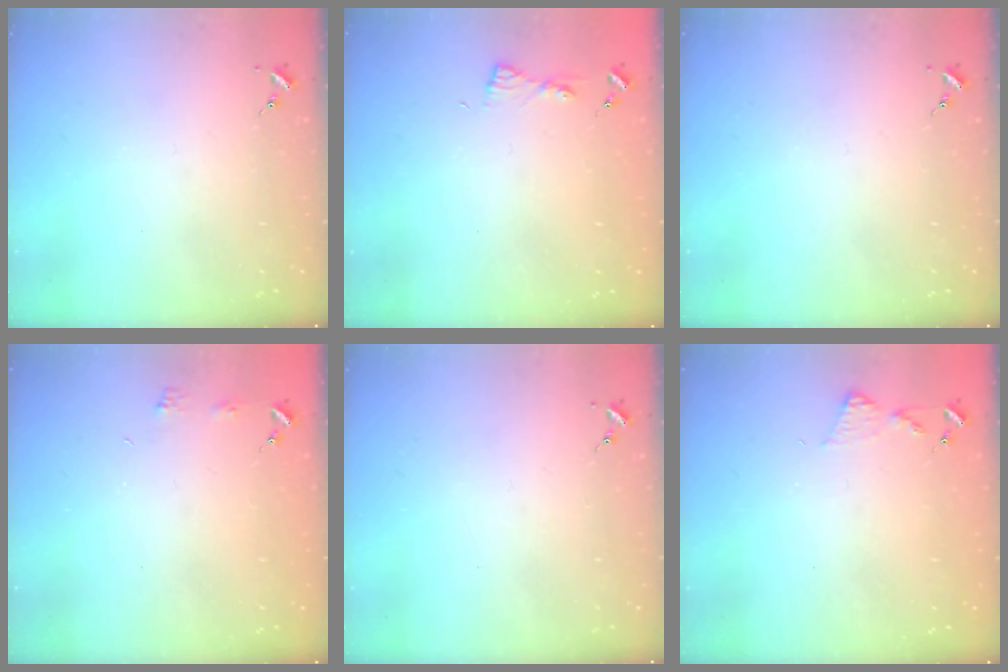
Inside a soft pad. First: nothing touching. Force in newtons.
{"total": 4.8, "press": 4.7, "slide": 0.6}
{"total": 0.0}
{"total": 3.5, "press": 3.4, "slide": 0.3}
{"total": 0.0}
{"total": 5.0, "press": 5.0, "slide": 0.6}